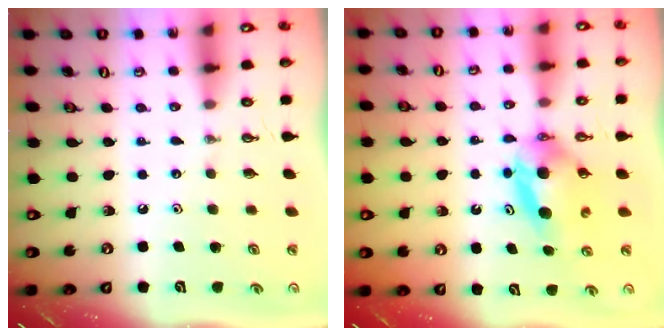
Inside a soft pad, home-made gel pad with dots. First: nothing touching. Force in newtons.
{"total": 7.8, "press": 5.4, "slide": 5.7}